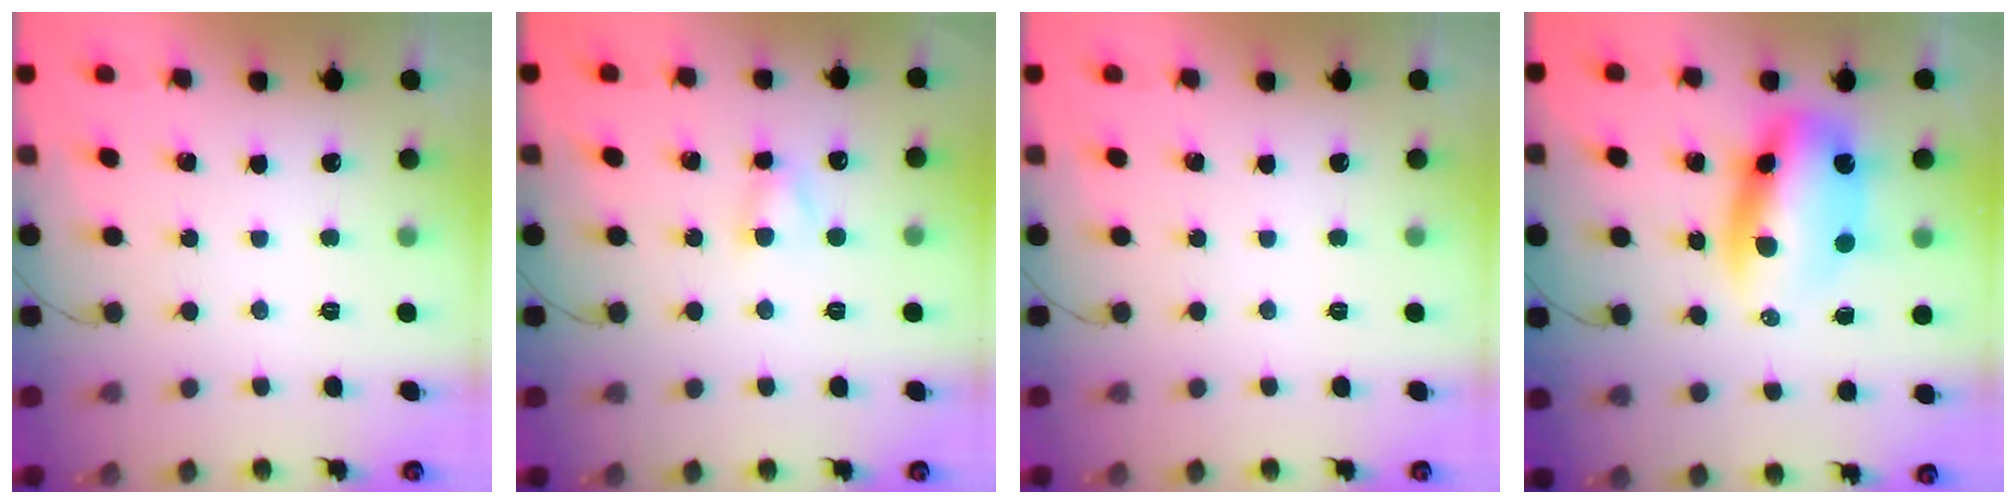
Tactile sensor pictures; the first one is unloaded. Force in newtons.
{"total": 3.4, "press": 3.1, "slide": 1.3}
{"total": 0.0}
{"total": 11.1, "press": 10.7, "slide": 3.0}